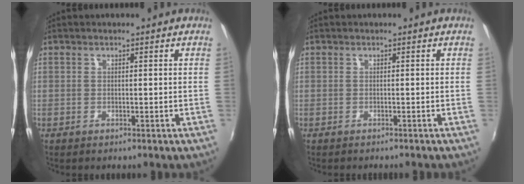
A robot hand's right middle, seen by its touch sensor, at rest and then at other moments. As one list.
[{"total": 0.8, "force": [-0.8, 0.1, 0.2], "torque": [-0.005, -0.006, -0.012]}]